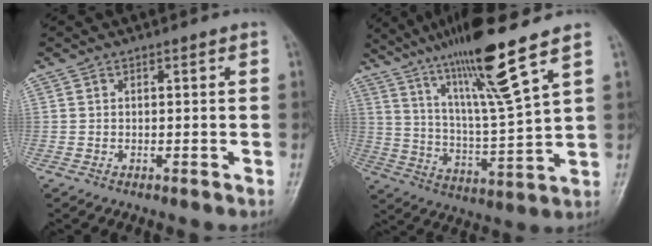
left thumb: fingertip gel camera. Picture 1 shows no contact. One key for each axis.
{"total": 16.9, "fx": 10.8, "fy": 0.4, "fz": 12.9, "tx": -0.223, "ty": -0.055, "tz": 0.194}